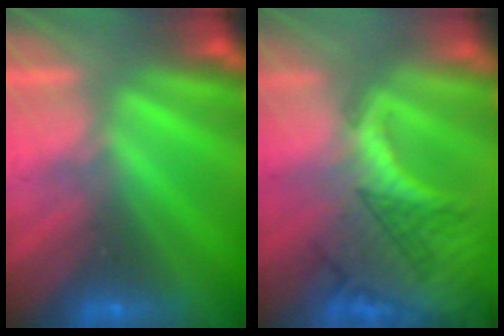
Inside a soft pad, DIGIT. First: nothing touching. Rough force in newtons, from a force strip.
{"total": 3.1}